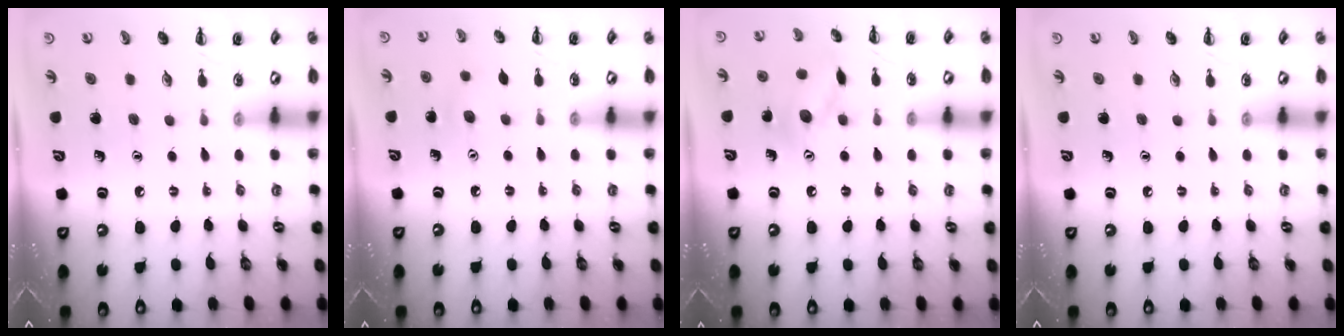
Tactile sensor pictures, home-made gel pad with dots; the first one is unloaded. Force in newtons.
{"total": 4.4, "press": 4.3, "slide": 0.9}
{"total": 10.5, "press": 10.5, "slide": 0.6}
{"total": 0.0}